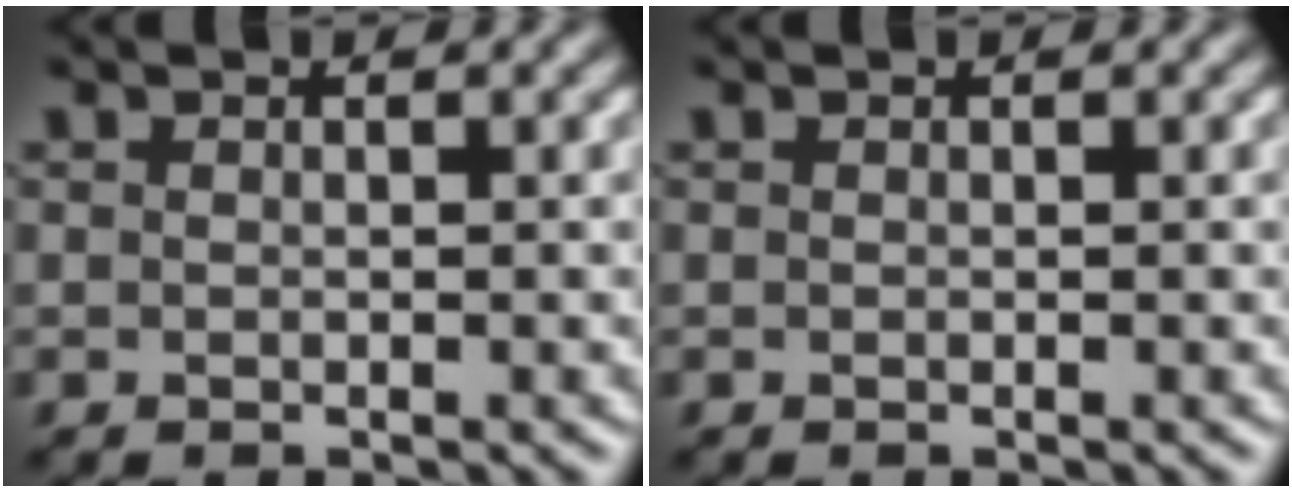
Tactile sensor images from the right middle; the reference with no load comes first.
{"total": 0.0}